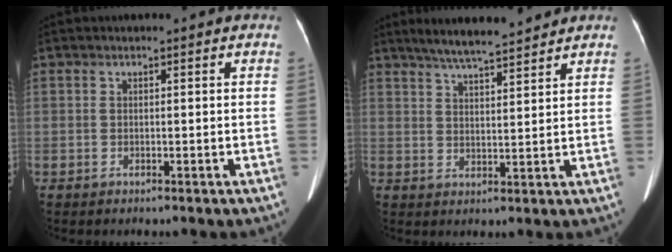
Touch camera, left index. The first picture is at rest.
{"total": 8.1, "force": [7.2, 0.3, 3.8], "torque": [-0.064, 0.013, 0.118]}